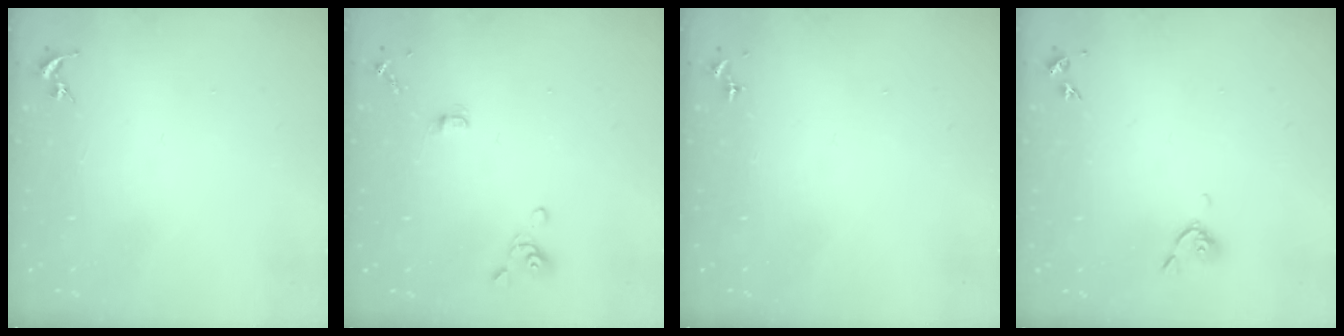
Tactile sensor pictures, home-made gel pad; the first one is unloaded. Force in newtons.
{"total": 4.7, "press": 4.2, "slide": 2.2}
{"total": 0.0}
{"total": 5.3, "press": 5.2, "slide": 1.1}